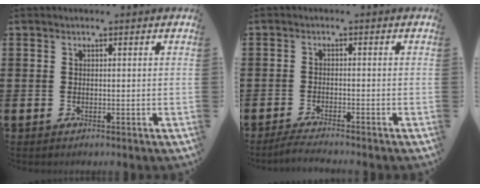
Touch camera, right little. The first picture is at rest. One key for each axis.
{"total": 1.8, "fx": -1.6, "fy": -0.1, "fz": 0.7, "tx": -0.012, "ty": 0.003, "tz": -0.032}